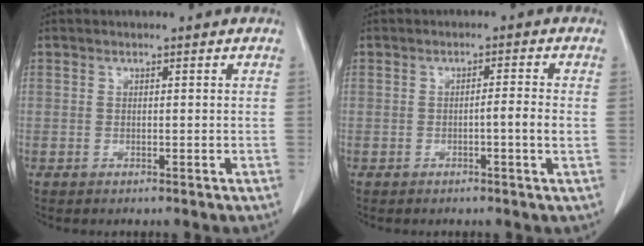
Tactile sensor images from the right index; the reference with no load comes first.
{"total": 2.8, "force": [-0.6, -0.3, 2.7], "torque": [-0.040, 0.000, -0.009]}